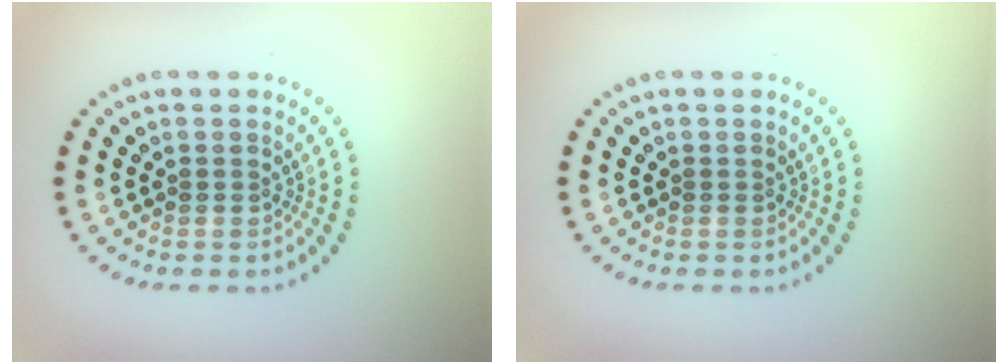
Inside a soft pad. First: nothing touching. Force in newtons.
{"total": 0.0}